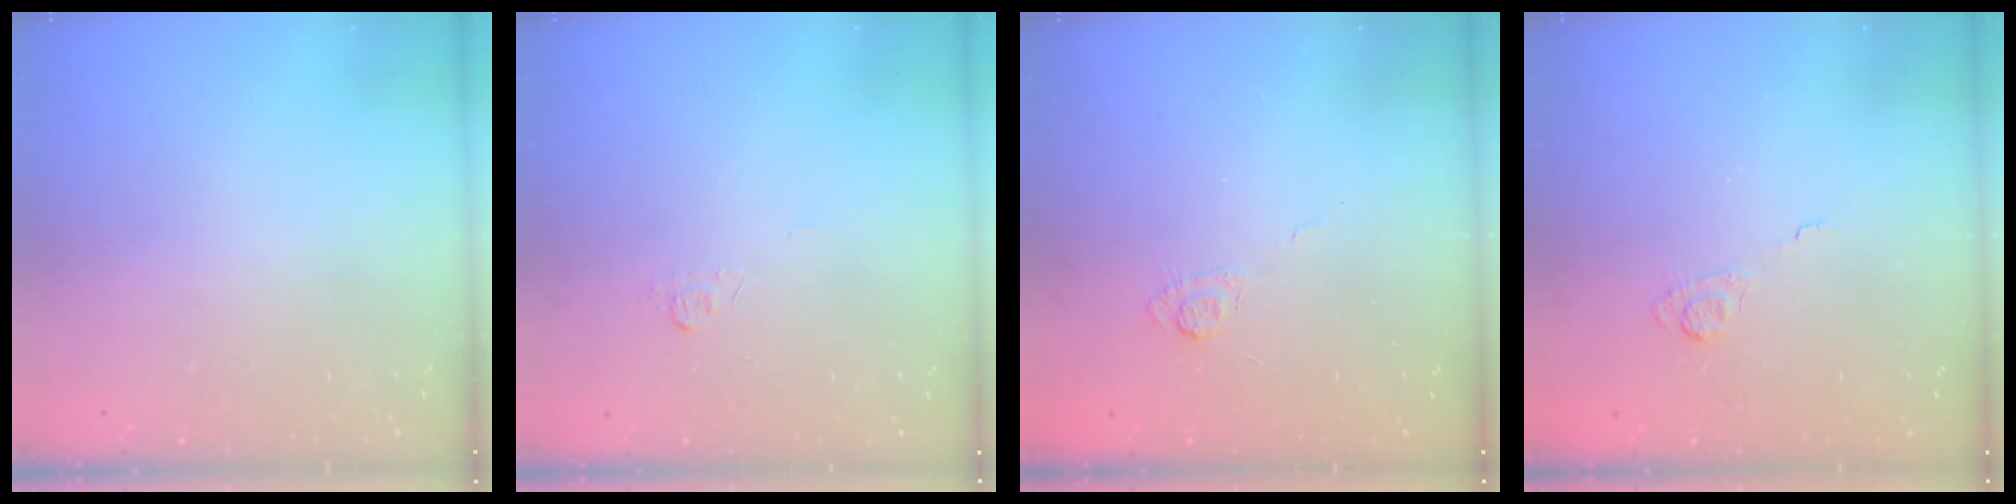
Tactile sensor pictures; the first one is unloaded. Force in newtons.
{"total": 3.6, "press": 3.5, "slide": 0.4}
{"total": 2.9, "press": 2.4, "slide": 1.6}
{"total": 3.1, "press": 2.8, "slide": 1.5}